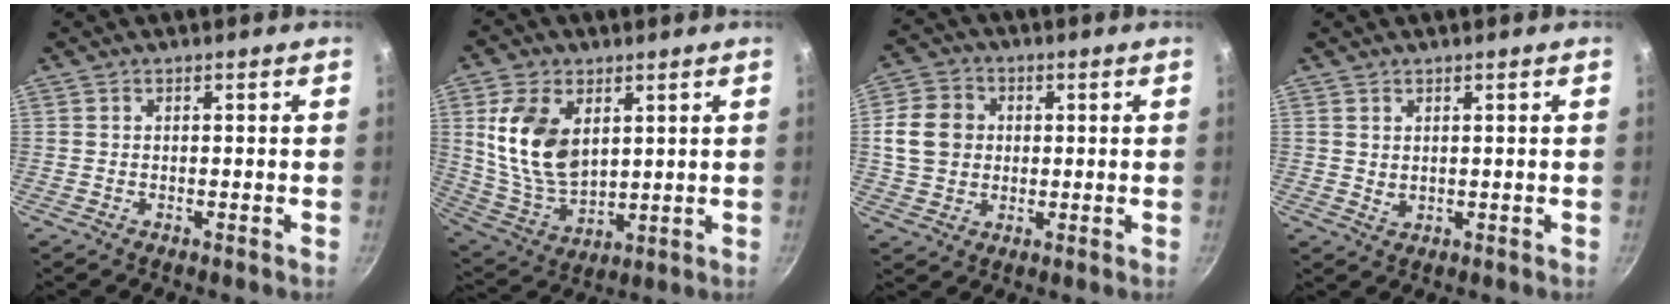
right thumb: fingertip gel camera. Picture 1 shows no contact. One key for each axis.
{"total": 15.0, "fx": 4.1, "fy": 9.5, "fz": 10.8, "tx": -0.187, "ty": -0.028, "tz": 0.090}
{"total": 9.7, "fx": 1.3, "fy": 8.3, "fz": 4.8, "tx": -0.061, "ty": 0.006, "tz": 0.015}
{"total": 1.5, "fx": 1.0, "fy": 0.9, "fz": 0.8, "tx": -0.010, "ty": -0.012, "tz": 0.019}